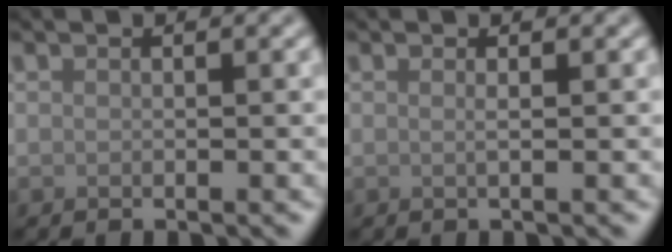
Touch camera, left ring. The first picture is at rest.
{"total": 0.8, "force": [0.1, 0.3, 0.7], "torque": [-0.007, -0.001, -0.004]}